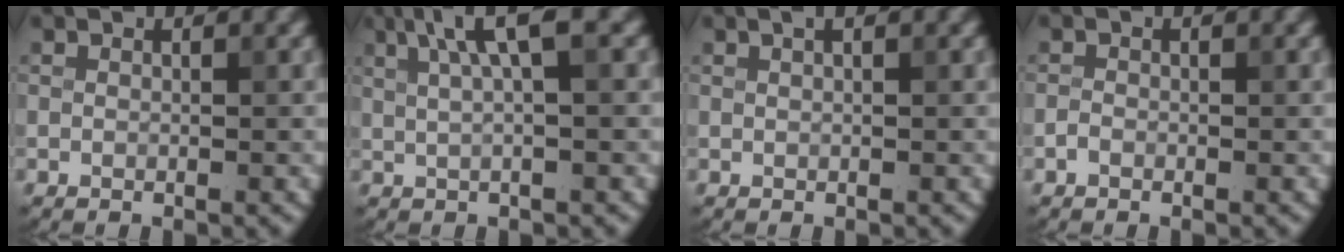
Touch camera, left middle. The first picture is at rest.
{"total": 4.7, "force": [1.9, 0.9, 4.2], "torque": [-0.067, 0.008, 0.030]}
{"total": 0.8, "force": [0.5, 0.2, 0.6], "torque": [-0.010, 0.001, 0.007]}
{"total": 0.6, "force": [-0.4, 0.4, 0.3], "torque": [-0.004, -0.001, -0.011]}